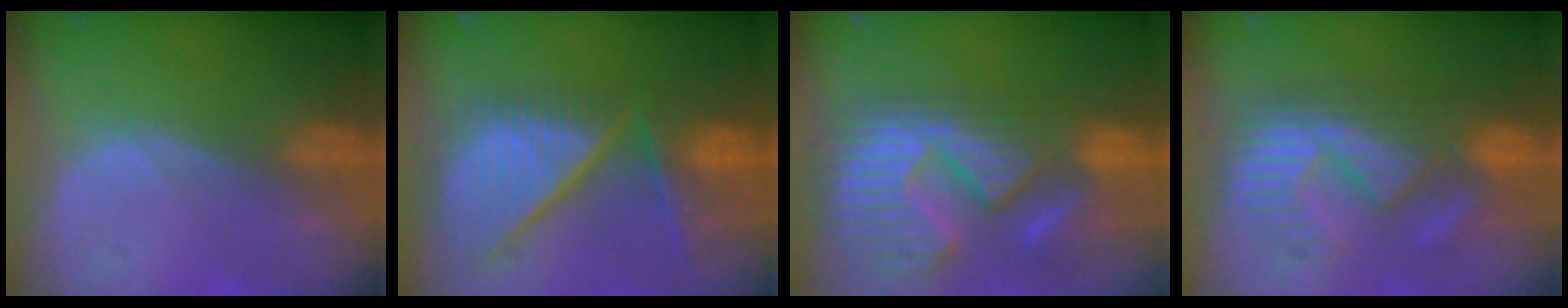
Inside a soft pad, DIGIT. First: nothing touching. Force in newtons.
{"total": 13.2, "press": 11.0, "slide": 7.3}
{"total": 15.4, "press": 12.8, "slide": 8.6}
{"total": 9.9, "press": 9.8, "slide": 0.9}